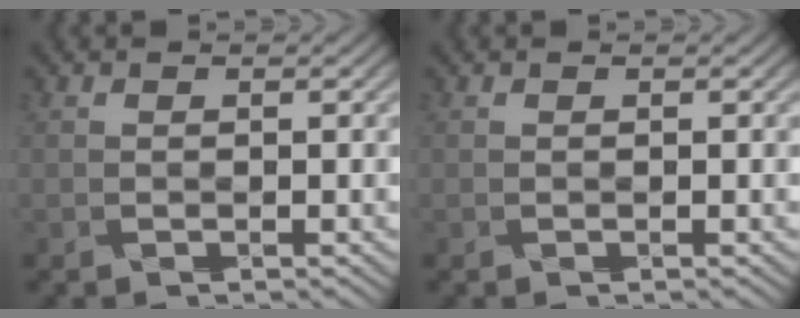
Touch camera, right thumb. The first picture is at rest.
{"total": 0.0}